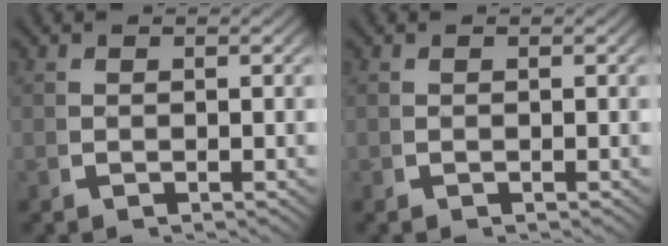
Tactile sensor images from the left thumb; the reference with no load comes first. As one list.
[{"total": 0.0}]